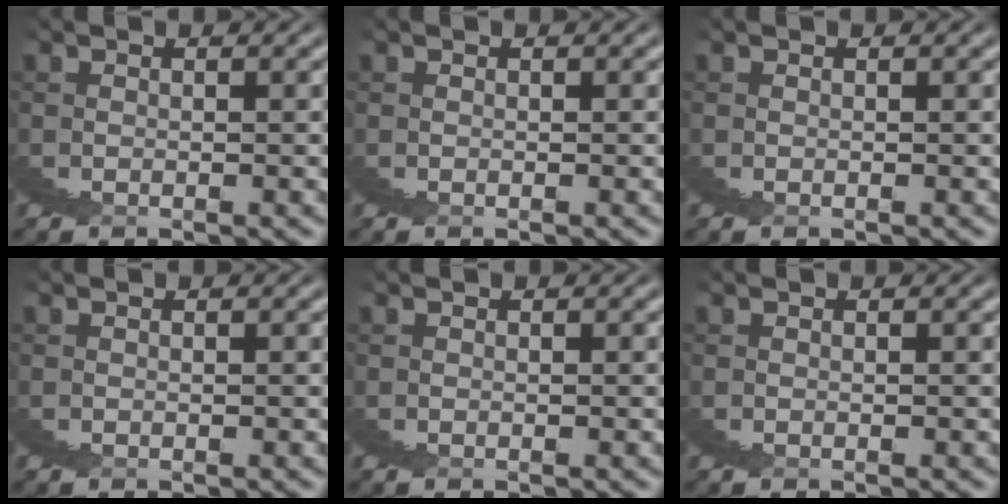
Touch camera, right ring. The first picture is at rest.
{"total": 0.0}
{"total": 0.0}
{"total": 0.0}
{"total": 0.0}
{"total": 0.0}